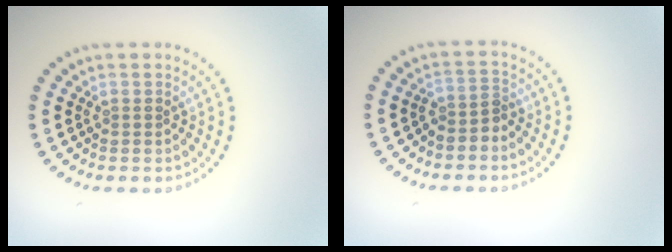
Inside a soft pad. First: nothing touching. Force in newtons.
{"total": 1.9, "press": 1.5, "slide": 1.2}